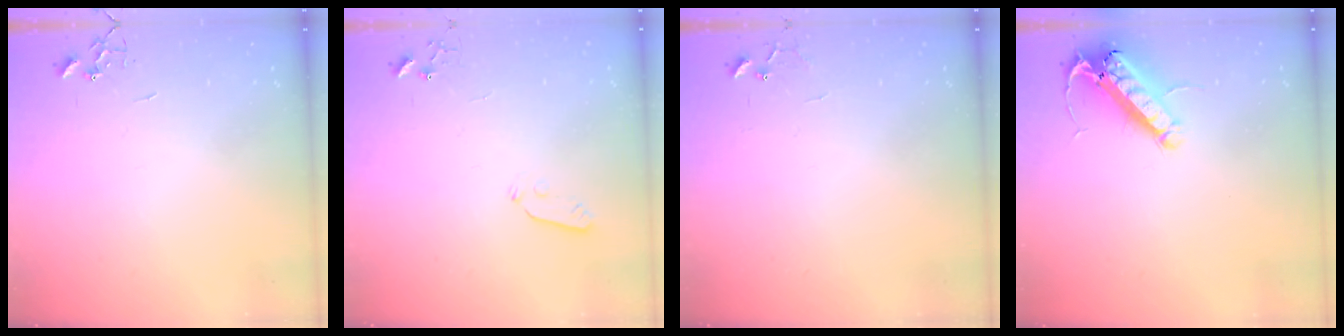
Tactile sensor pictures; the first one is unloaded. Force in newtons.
{"total": 3.7, "press": 3.6, "slide": 0.4}
{"total": 6.6, "press": 6.6, "slide": 0.5}
{"total": 15.2, "press": 15.0, "slide": 2.7}